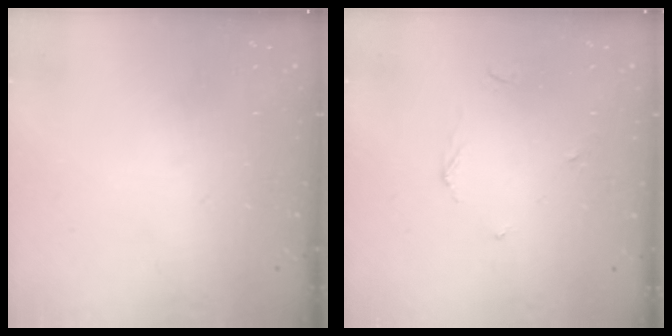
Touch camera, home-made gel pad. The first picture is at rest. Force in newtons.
{"total": 2.8, "press": 2.8, "slide": 0.2}